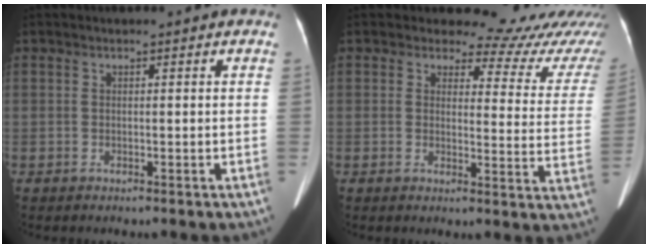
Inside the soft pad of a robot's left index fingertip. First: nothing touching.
{"total": 15.0, "force": [14.4, 4.1, 0.8], "torque": [0.037, -0.090, 0.120]}